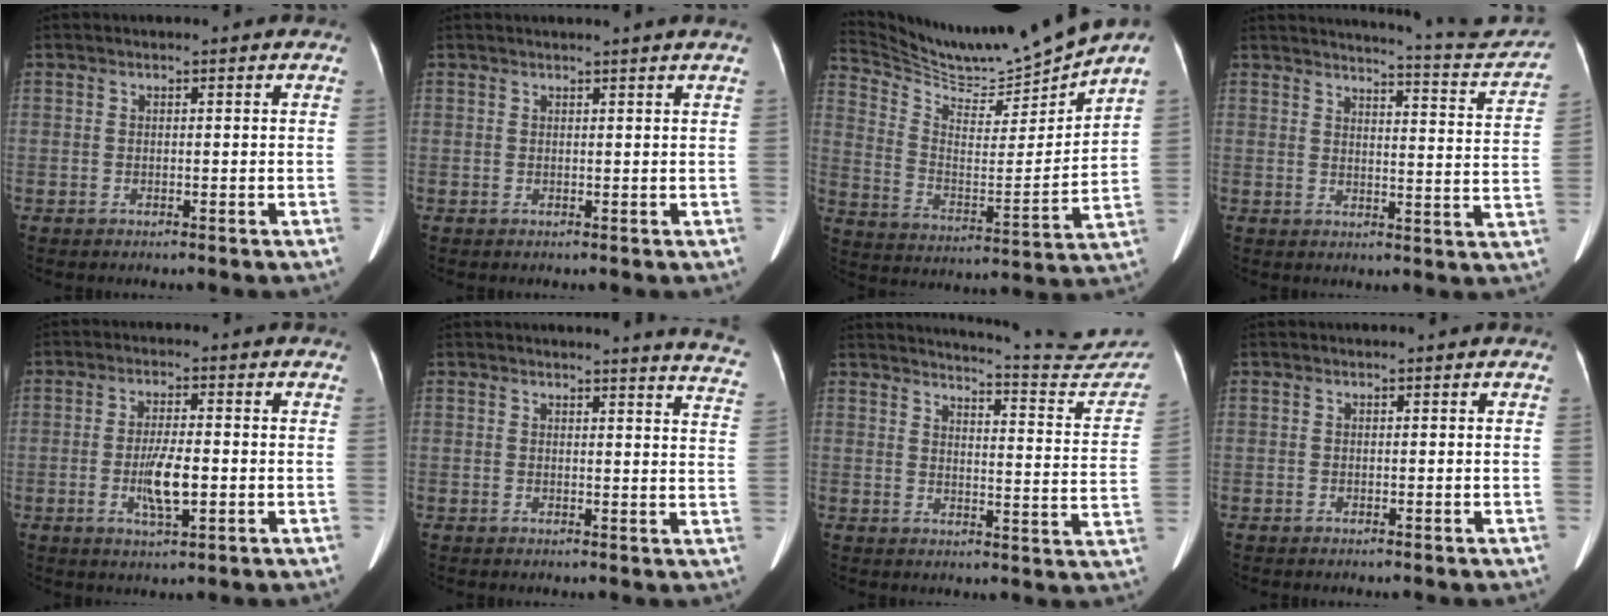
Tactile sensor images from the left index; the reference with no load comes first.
{"total": 2.2, "force": [1.9, -0.7, 0.8], "torque": [-0.019, 0.002, 0.027]}
{"total": 13.0, "force": [12.7, -1.6, 1.9], "torque": [-0.052, -0.035, 0.233]}
{"total": 13.4, "force": [13.1, -0.6, 2.5], "torque": [-0.031, -0.063, 0.149]}
{"total": 5.8, "force": [-1.3, 1.1, 5.6], "torque": [-0.109, -0.007, -0.020]}
{"total": 11.0, "force": [10.6, -0.3, 2.7], "torque": [-0.013, -0.084, 0.083]}
{"total": 16.7, "force": [16.4, -0.2, 3.3], "torque": [-0.044, -0.092, 0.184]}
{"total": 0.0}